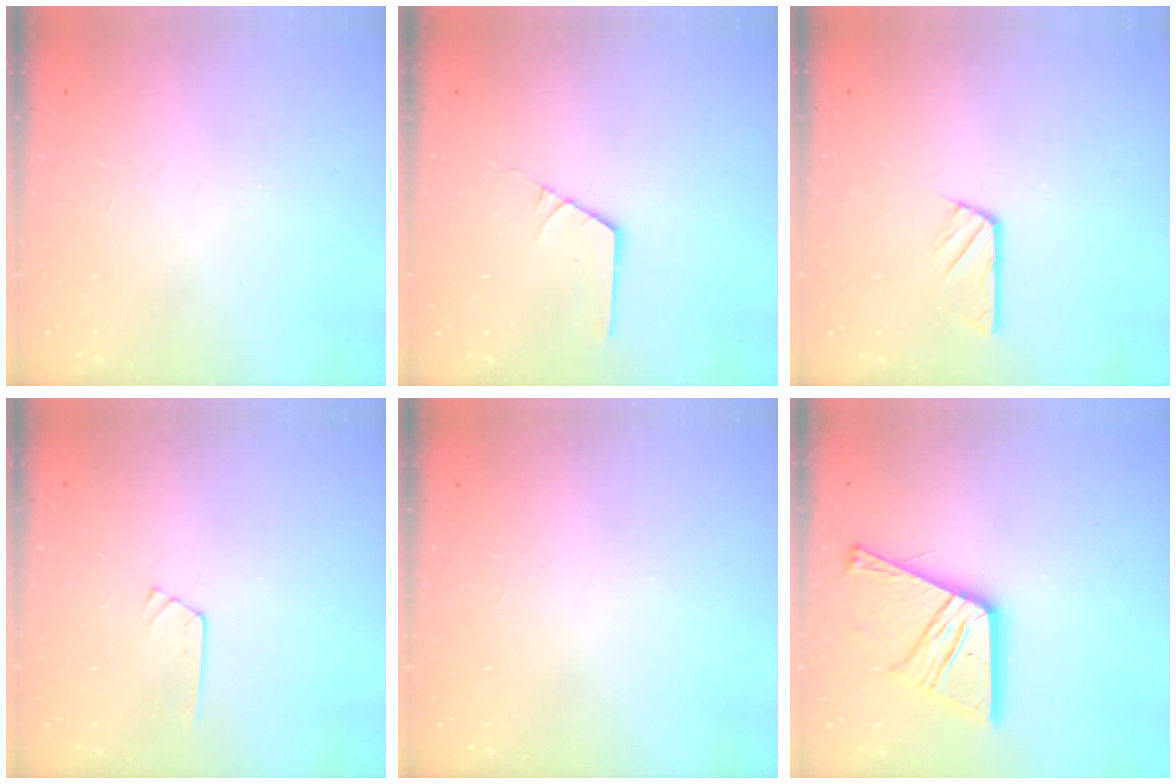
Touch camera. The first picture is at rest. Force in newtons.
{"total": 1.8, "press": 1.8, "slide": 0.0}
{"total": 3.5, "press": 3.5, "slide": 0.2}
{"total": 5.2, "press": 5.2, "slide": 0.5}
{"total": 0.0}
{"total": 17.3, "press": 17.2, "slide": 1.7}